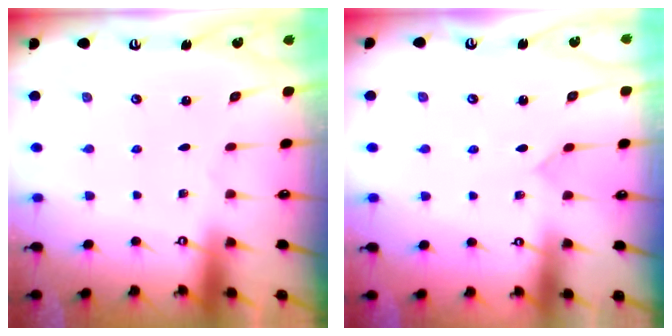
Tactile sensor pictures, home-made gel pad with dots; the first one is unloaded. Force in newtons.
{"total": 2.8, "press": 2.8, "slide": 0.3}